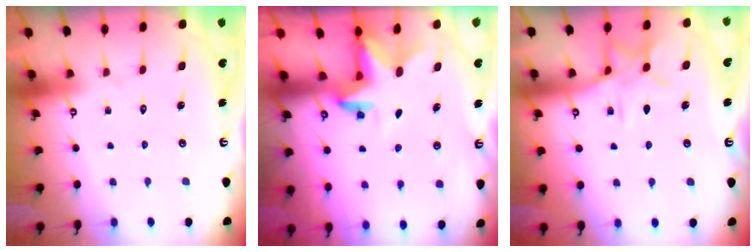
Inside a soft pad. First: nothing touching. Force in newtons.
{"total": 2.8, "press": 2.8, "slide": 0.2}
{"total": 10.6, "press": 10.5, "slide": 0.8}